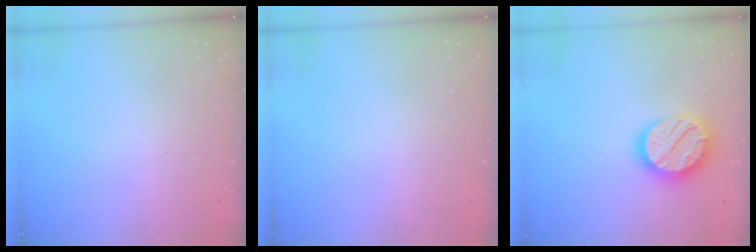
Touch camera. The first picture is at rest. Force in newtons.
{"total": 0.0}
{"total": 18.2, "press": 18.1, "slide": 1.2}